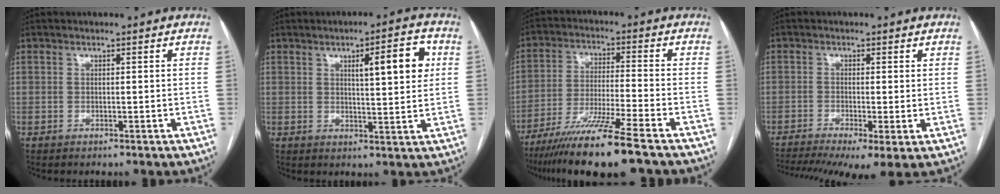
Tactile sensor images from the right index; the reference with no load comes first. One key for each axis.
{"total": 8.0, "fx": 2.6, "fy": 1.5, "fz": 7.4, "tx": -0.104, "ty": 0.008, "tz": 0.037}
{"total": 13.5, "fx": -10.0, "fy": -1.1, "fz": 9.1, "tx": -0.167, "ty": -0.041, "tz": -0.172}
{"total": 11.9, "fx": -7.1, "fy": 3.1, "fz": 9.1, "tx": -0.170, "ty": -0.016, "tz": -0.112}